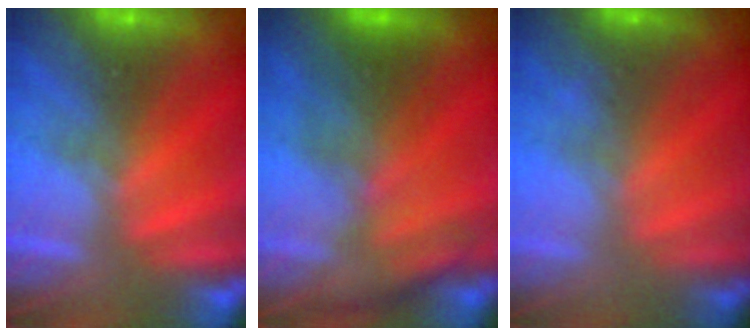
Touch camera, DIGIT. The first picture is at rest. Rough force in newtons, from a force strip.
{"total": 2.7}
{"total": 1.9}